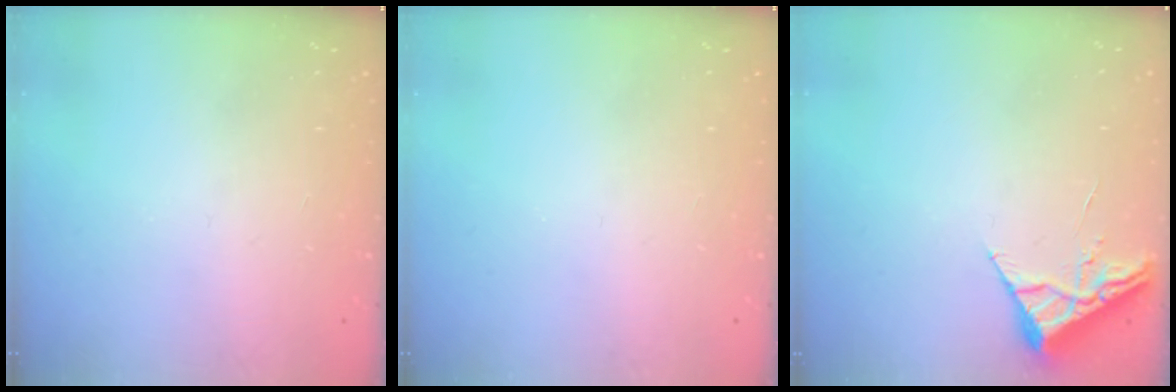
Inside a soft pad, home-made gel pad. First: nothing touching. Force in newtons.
{"total": 0.0}
{"total": 3.9, "press": 3.9, "slide": 0.5}